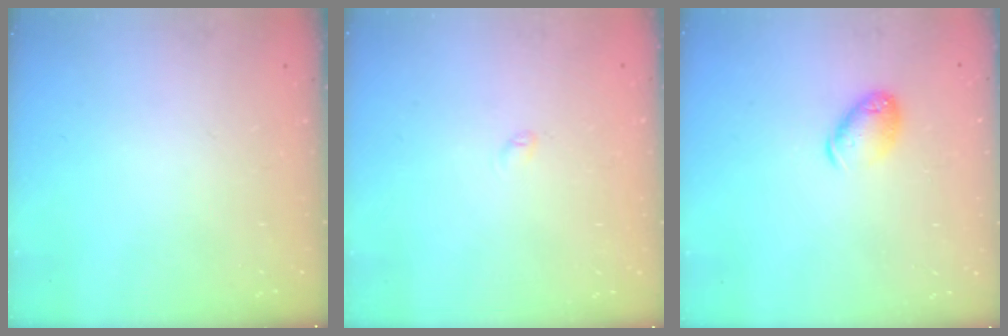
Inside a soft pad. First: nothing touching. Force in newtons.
{"total": 2.3, "press": 2.3, "slide": 0.3}
{"total": 9.6, "press": 9.4, "slide": 1.5}